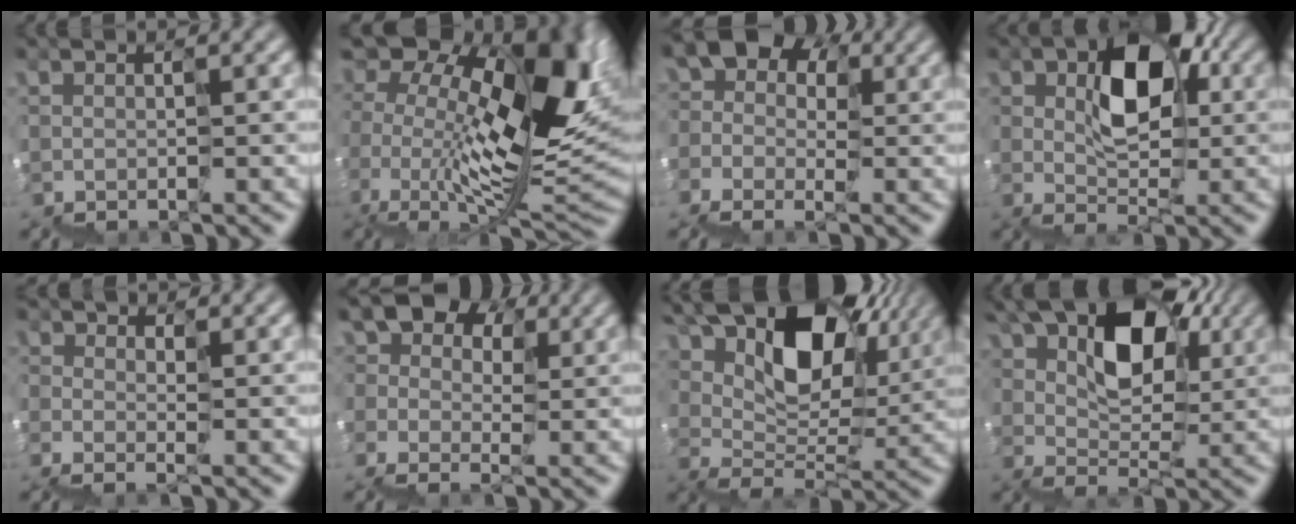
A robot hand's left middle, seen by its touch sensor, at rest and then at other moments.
{"total": 13.3, "force": [2.2, 7.9, 10.5], "torque": [-0.188, 0.014, 0.033]}
{"total": 6.3, "force": [0.9, 5.4, 3.2], "torque": [-0.040, 0.029, -0.002]}
{"total": 5.5, "force": [2.1, 3.2, 4.0], "torque": [-0.071, 0.027, 0.033]}
{"total": 1.0, "force": [0.8, 0.7, 0.1], "torque": [0.000, 0.002, 0.012]}
{"total": 6.9, "force": [3.0, 5.3, 3.3], "torque": [-0.049, 0.034, 0.036]}
{"total": 10.8, "force": [6.8, 5.8, 6.2], "torque": [-0.108, 0.021, 0.117]}
{"total": 8.0, "force": [4.1, 4.7, 5.0], "torque": [-0.072, 0.025, 0.054]}